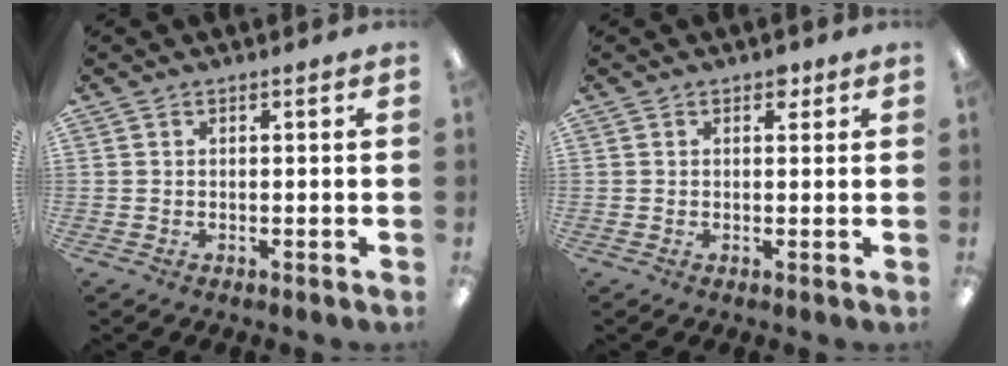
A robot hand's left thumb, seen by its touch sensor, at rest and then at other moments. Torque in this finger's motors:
{"motor_torque": [0.22, -0.14, 0.34, -0.41, 0.00]}